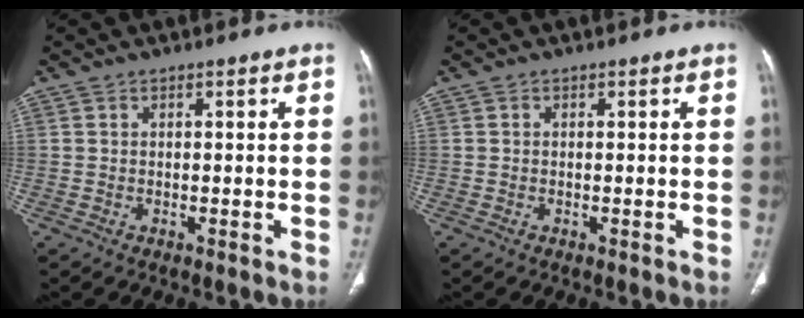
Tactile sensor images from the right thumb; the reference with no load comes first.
{"total": 0.0}